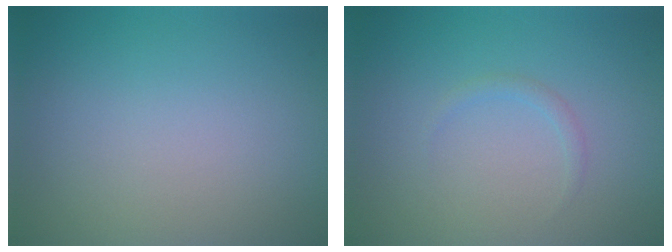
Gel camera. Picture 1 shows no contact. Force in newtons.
{"total": 0.8, "press": 0.8, "slide": 0.1}